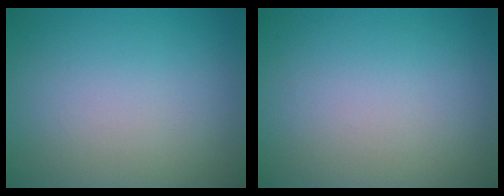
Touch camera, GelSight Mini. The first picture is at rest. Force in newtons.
{"total": 0.0}